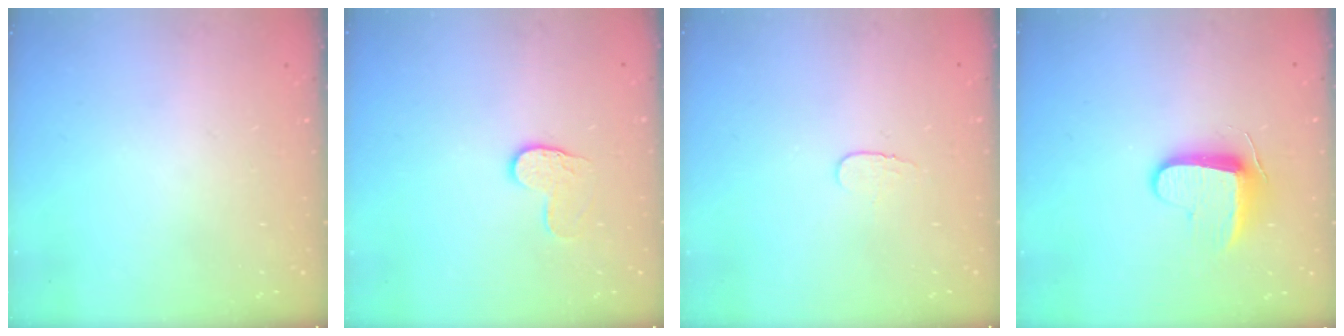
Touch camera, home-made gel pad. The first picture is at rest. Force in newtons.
{"total": 6.4, "press": 6.4, "slide": 0.6}
{"total": 3.9, "press": 3.9, "slide": 0.4}
{"total": 8.9, "press": 8.9, "slide": 0.8}